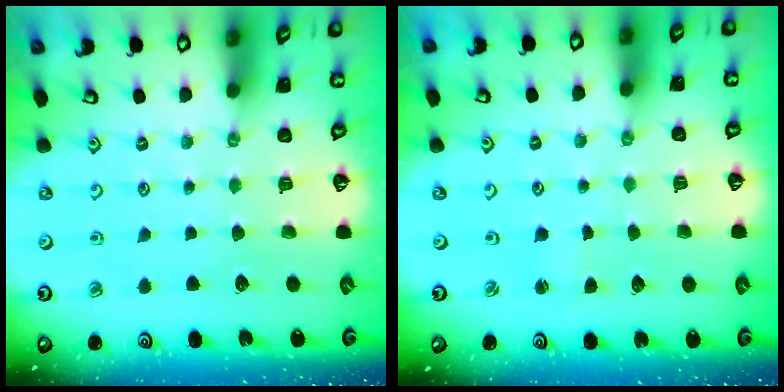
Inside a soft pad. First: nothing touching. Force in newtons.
{"total": 0.8, "press": 0.8, "slide": 0.2}